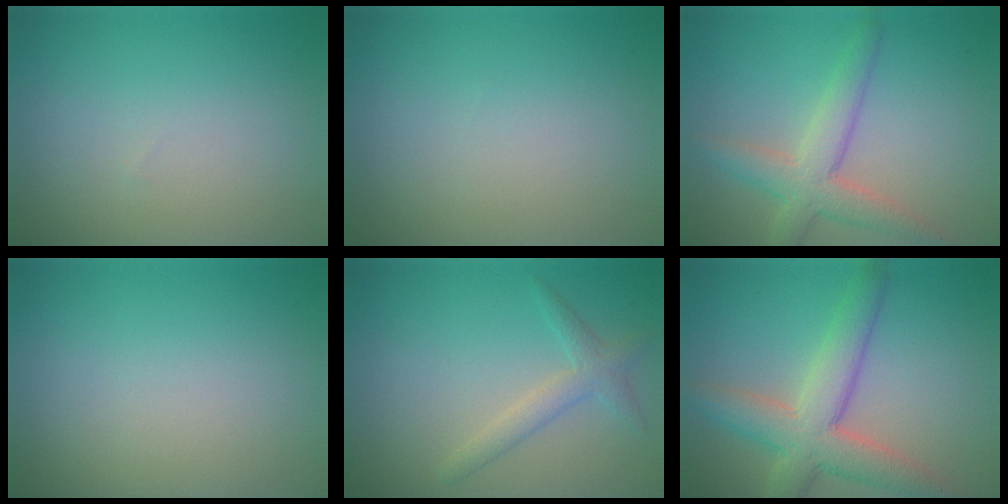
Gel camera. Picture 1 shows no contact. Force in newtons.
{"total": 0.0}
{"total": 4.2, "press": 4.2, "slide": 0.4}
{"total": 0.0}
{"total": 2.2, "press": 2.2, "slide": 0.1}
{"total": 6.1, "press": 6.1, "slide": 0.5}